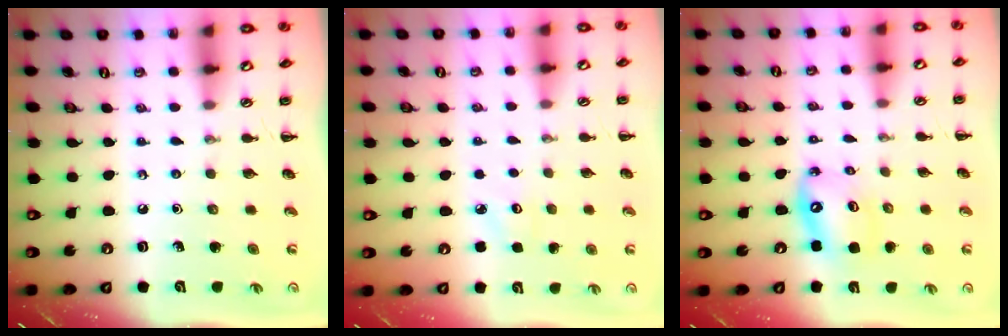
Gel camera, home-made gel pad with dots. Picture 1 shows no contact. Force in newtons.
{"total": 3.5, "press": 3.3, "slide": 1.1}
{"total": 9.6, "press": 9.3, "slide": 2.4}